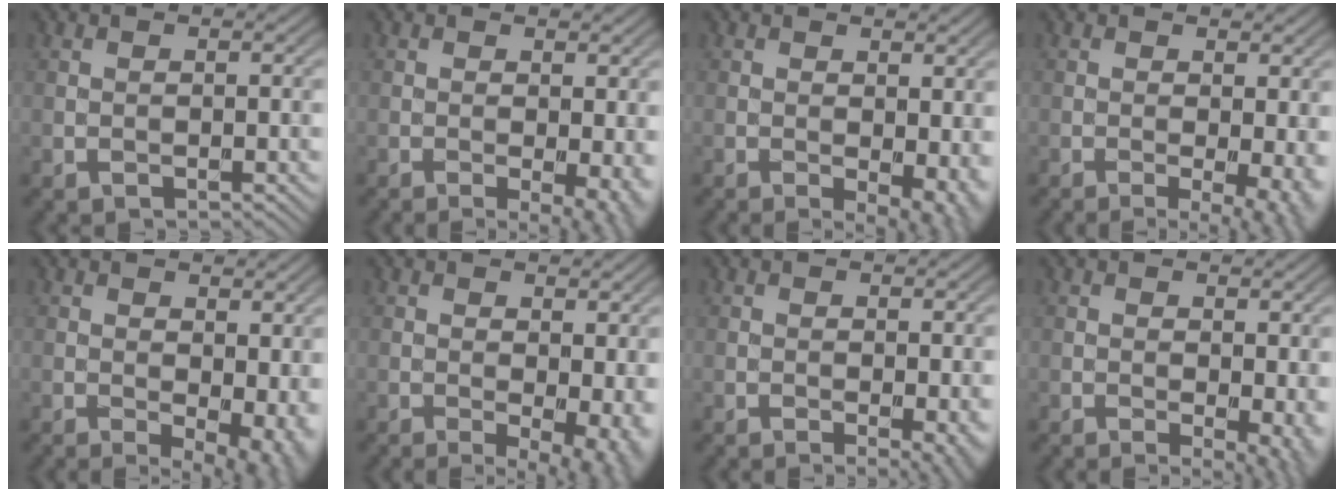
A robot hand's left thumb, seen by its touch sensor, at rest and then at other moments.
{"total": 5.3, "force": [-1.1, 1.5, 4.9], "torque": [-0.072, -0.010, -0.011]}
{"total": 5.7, "force": [-0.9, 2.6, 5.1], "torque": [-0.072, -0.012, -0.003]}
{"total": 6.9, "force": [-1.4, 2.1, 6.4], "torque": [-0.081, -0.009, -0.014]}
{"total": 8.0, "force": [-0.5, 4.3, 6.8], "torque": [-0.083, -0.012, 0.009]}
{"total": 7.6, "force": [-0.9, 3.4, 6.8], "torque": [-0.083, -0.007, -0.003]}
{"total": 3.1, "force": [-0.8, 0.5, 2.9], "torque": [-0.042, -0.007, -0.011]}
{"total": 5.1, "force": [-0.7, 1.8, 4.7], "torque": [-0.062, -0.009, -0.004]}